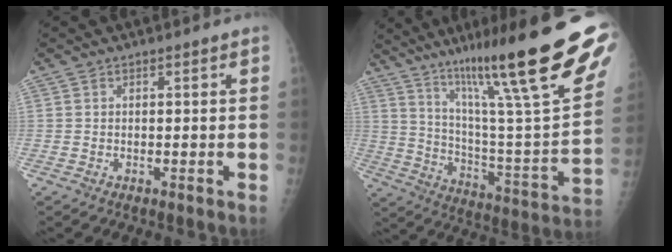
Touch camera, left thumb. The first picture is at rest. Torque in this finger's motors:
{"motor_torque": [2.85, 2.18, 1.70, -1.07, 0.24]}